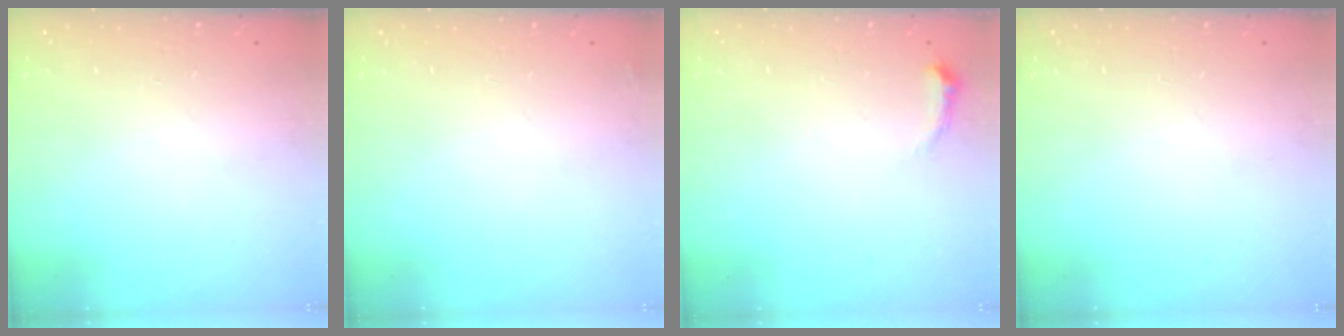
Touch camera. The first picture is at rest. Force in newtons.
{"total": 2.5, "press": 2.4, "slide": 0.8}
{"total": 4.4, "press": 3.4, "slide": 2.8}
{"total": 0.0}